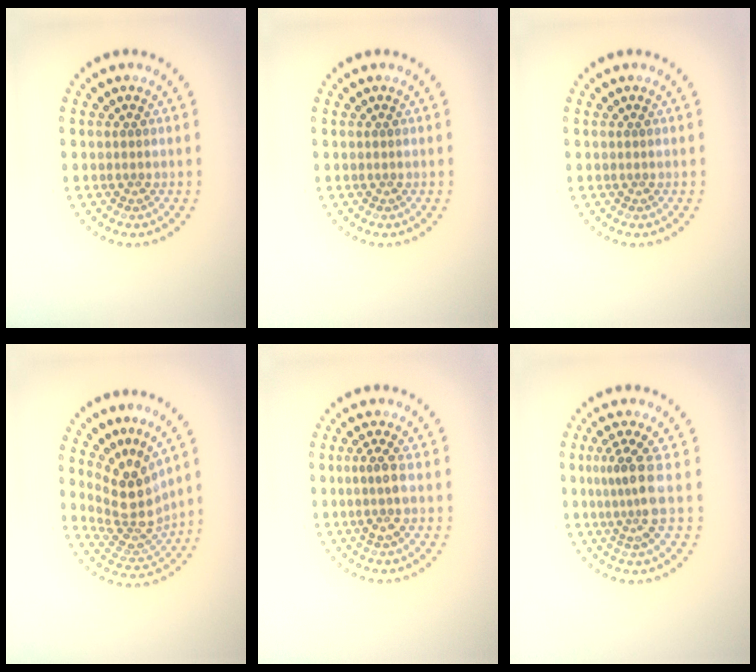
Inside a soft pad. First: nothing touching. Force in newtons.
{"total": 0.0}
{"total": 0.0}
{"total": 4.4, "press": 3.2, "slide": 3.0}
{"total": 2.0, "press": 1.7, "slide": 1.0}
{"total": 3.3, "press": 2.3, "slide": 2.3}